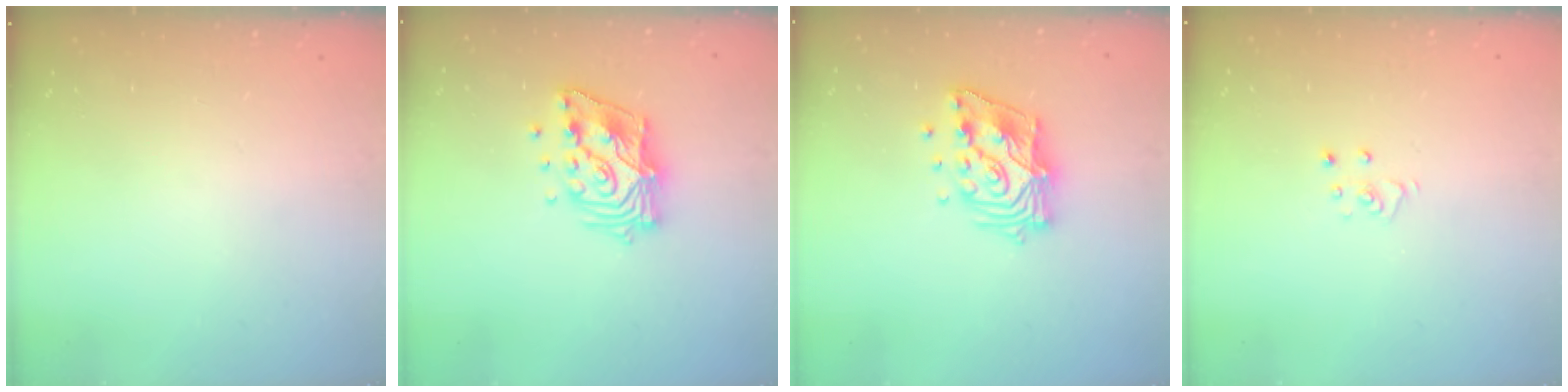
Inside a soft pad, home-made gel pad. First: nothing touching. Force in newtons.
{"total": 13.9, "press": 13.8, "slide": 1.5}
{"total": 13.9, "press": 13.8, "slide": 1.5}
{"total": 3.6, "press": 3.6, "slide": 0.2}